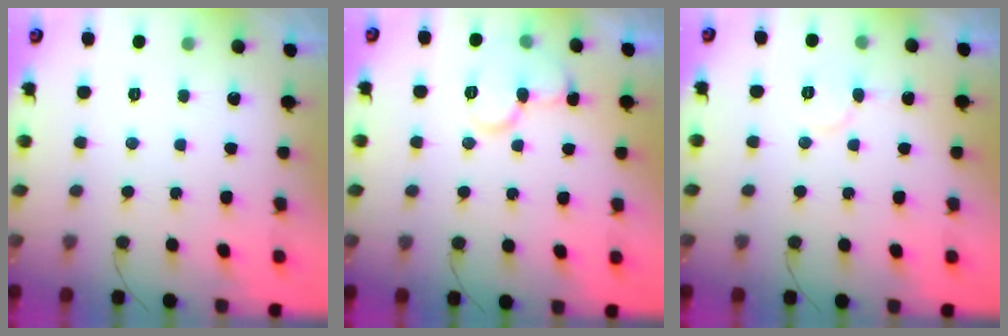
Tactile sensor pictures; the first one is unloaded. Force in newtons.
{"total": 9.6, "press": 9.5, "slide": 1.2}
{"total": 4.9, "press": 4.9, "slide": 0.5}